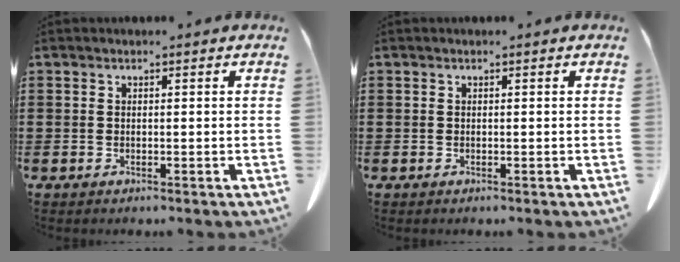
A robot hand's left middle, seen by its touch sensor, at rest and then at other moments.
{"total": 0.0}